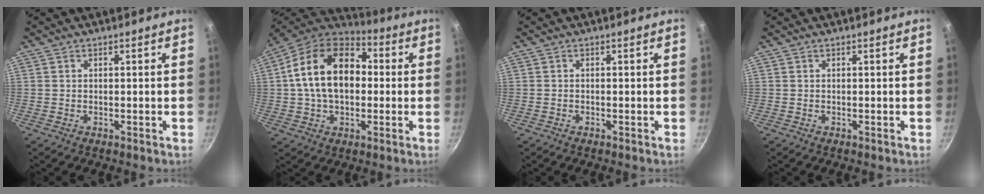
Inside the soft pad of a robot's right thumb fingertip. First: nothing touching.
{"total": 19.3, "force": [1.5, 12.9, 14.2], "torque": [-0.222, 0.035, 0.009]}
{"total": 0.0}
{"total": 0.0}